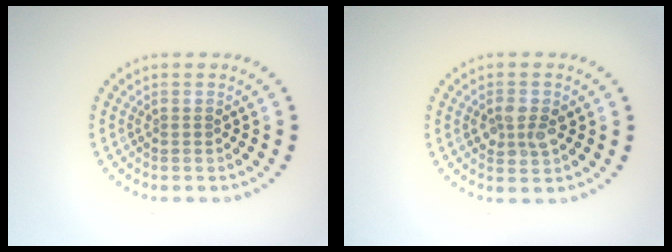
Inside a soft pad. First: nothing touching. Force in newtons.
{"total": 2.4, "press": 2.4, "slide": 0.0}